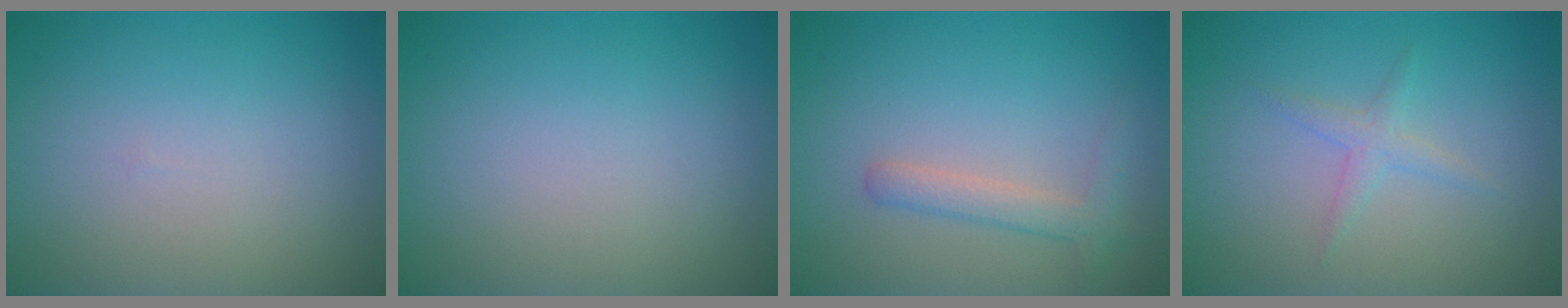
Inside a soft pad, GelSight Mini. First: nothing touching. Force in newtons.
{"total": 0.0}
{"total": 2.2, "press": 2.2, "slide": 0.2}
{"total": 1.3, "press": 1.3, "slide": 0.0}